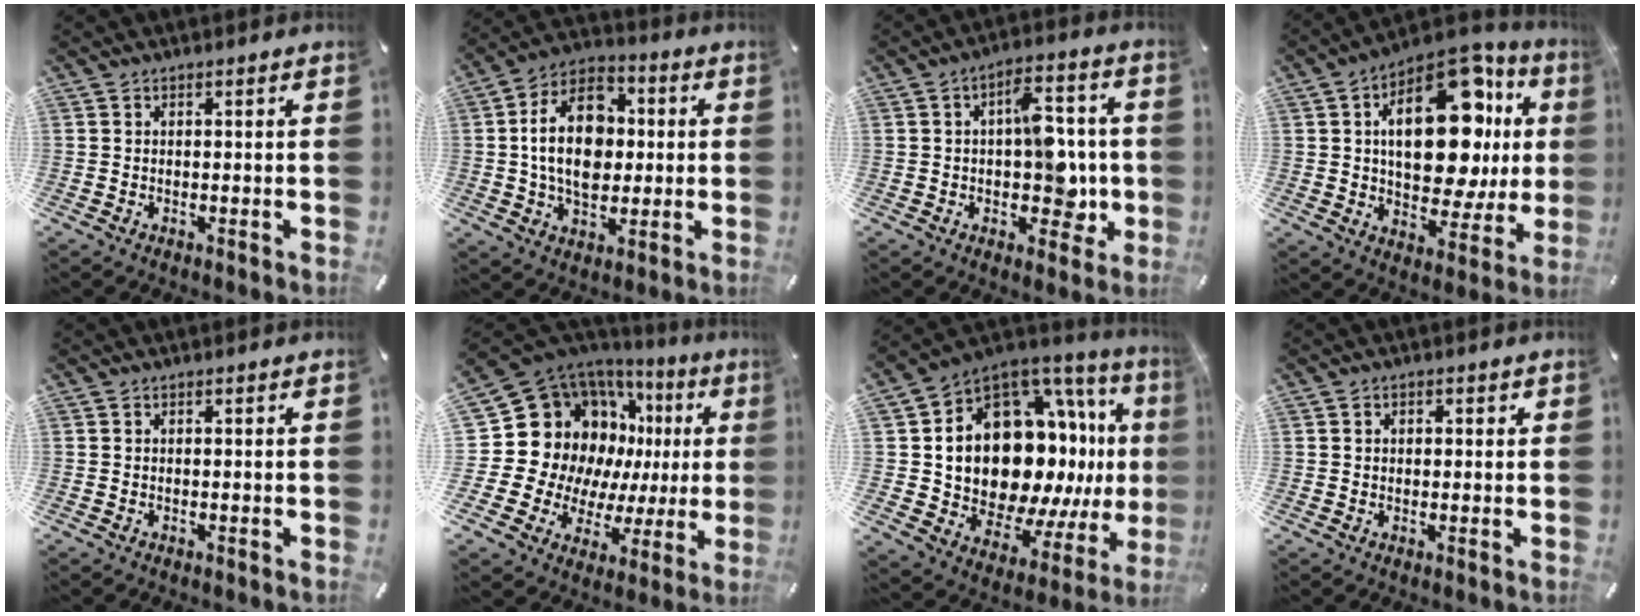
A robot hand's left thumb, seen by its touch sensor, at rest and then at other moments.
{"total": 15.8, "force": [0.8, 11.1, 11.1], "torque": [-0.210, 0.010, 0.013]}
{"total": 11.8, "force": [-0.6, 7.4, 9.2], "torque": [-0.105, 0.007, -0.007]}
{"total": 24.7, "force": [6.1, 13.3, 19.9], "torque": [-0.297, -0.044, 0.099]}
{"total": 0.0}
{"total": 19.1, "force": [6.4, 15.5, 9.1], "torque": [-0.149, -0.074, 0.151]}
{"total": 20.7, "force": [2.7, 14.8, 14.3], "torque": [-0.268, -0.068, 0.081]}
{"total": 1.2, "force": [0.2, 1.0, 0.6], "torque": [-0.005, 0.003, -0.001]}